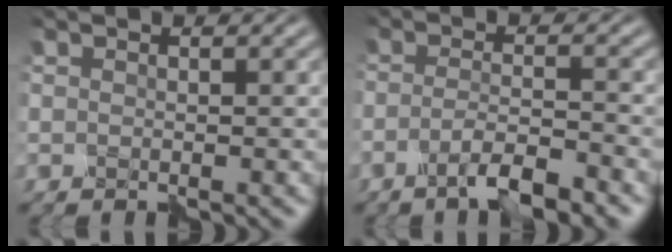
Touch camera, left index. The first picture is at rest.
{"total": 4.0, "force": [-2.5, 0.8, 3.1], "torque": [-0.055, 0.002, -0.051]}